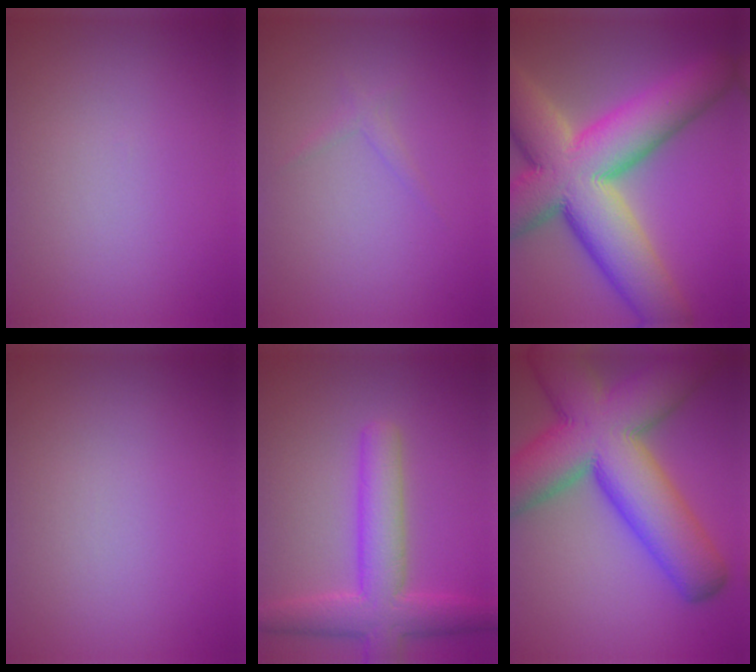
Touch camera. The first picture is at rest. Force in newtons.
{"total": 0.8, "press": 0.8, "slide": 0.0}
{"total": 15.3, "press": 15.3, "slide": 1.1}
{"total": 0.0}
{"total": 6.0, "press": 6.0, "slide": 0.3}
{"total": 14.8, "press": 14.7, "slide": 0.7}